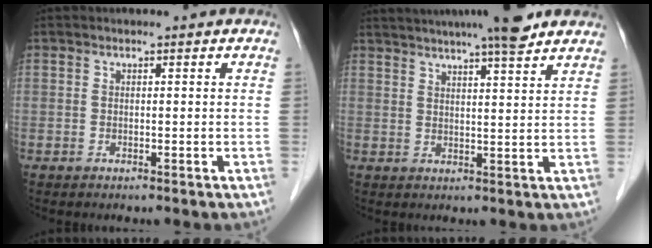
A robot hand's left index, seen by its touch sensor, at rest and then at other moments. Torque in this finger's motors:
{"motor_torque": [0.11, -0.33, 0.74, 0.17]}